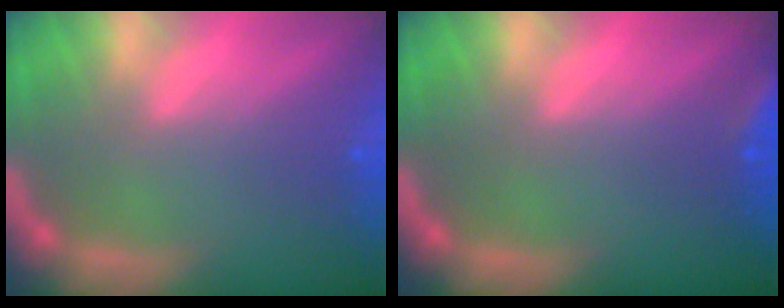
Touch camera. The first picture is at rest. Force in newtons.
{"total": 1.9}